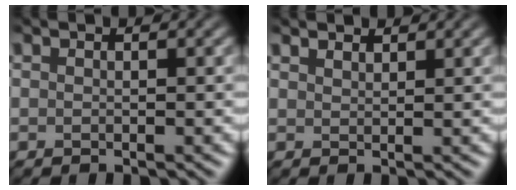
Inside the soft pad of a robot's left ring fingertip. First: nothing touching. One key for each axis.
{"total": 1.7, "fx": 1.6, "fy": 0.4, "fz": 0.3, "tx": -0.008, "ty": -0.001, "tz": 0.028}